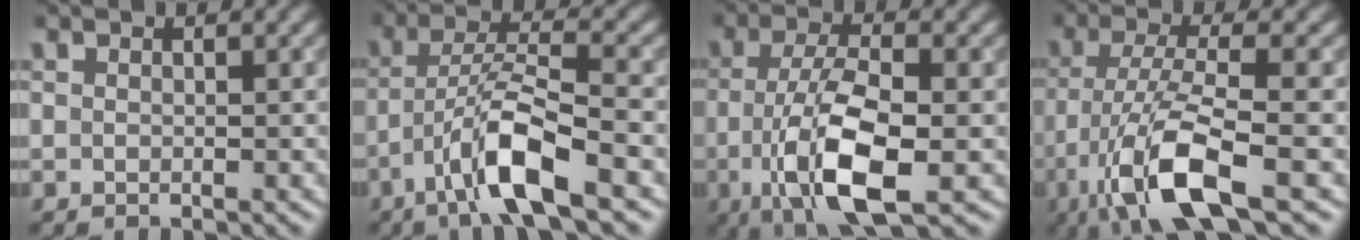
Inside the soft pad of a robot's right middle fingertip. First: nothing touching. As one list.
[{"total": 7.2, "force": [-3.9, 1.3, 5.9], "torque": [-0.110, 0.008, -0.077]}, {"total": 9.2, "force": [-2.7, 3.2, 8.2], "torque": [-0.160, -0.006, -0.048]}, {"total": 8.9, "force": [-4.6, 2.2, 7.3], "torque": [-0.144, -0.002, -0.093]}]